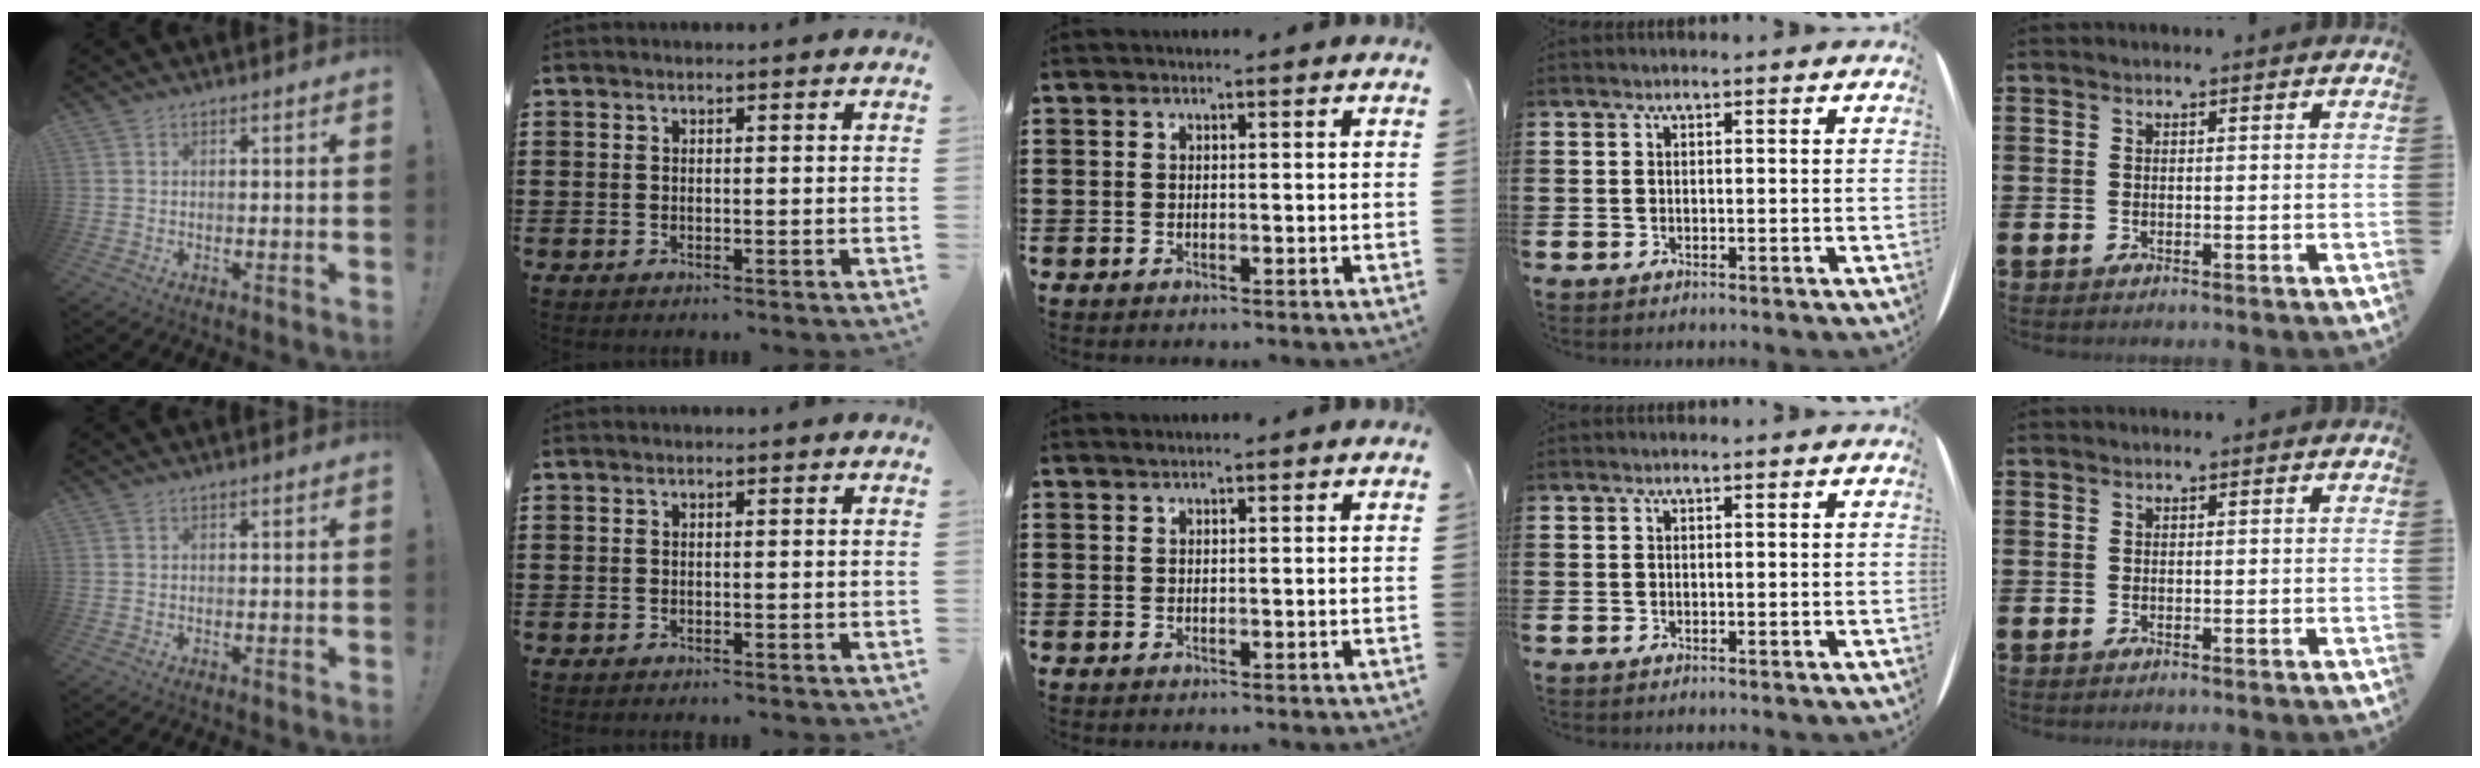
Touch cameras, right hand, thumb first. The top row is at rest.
{"middle": {"total": 0.5, "force": [0.5, -0.1, 0.2], "torque": [-0.004, -0.003, 0.010]}}